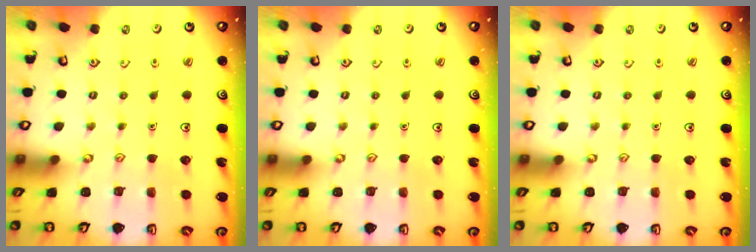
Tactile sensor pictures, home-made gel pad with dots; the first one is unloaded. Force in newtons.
{"total": 0.0}
{"total": 0.0}